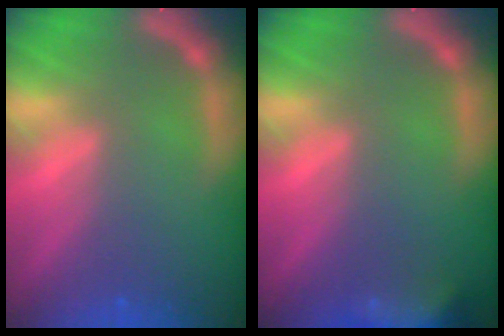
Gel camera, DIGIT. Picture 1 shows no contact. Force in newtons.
{"total": 6.9}